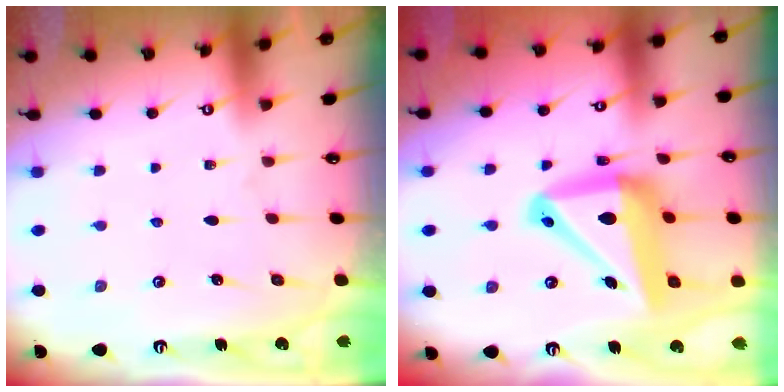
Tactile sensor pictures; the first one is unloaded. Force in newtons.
{"total": 16.7, "press": 16.5, "slide": 2.4}